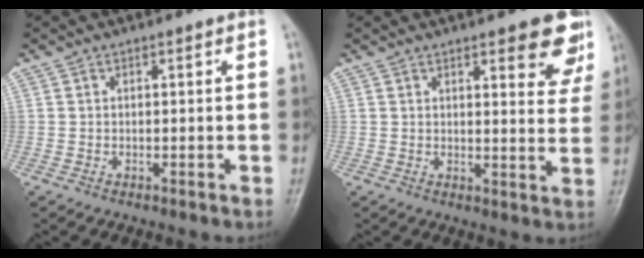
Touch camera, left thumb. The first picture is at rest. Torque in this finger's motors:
{"motor_torque": [0.23, 0.33, -0.10, -0.25, 0.04]}